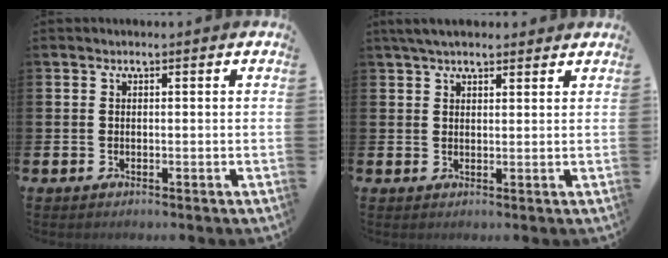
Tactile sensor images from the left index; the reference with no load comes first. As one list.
[{"total": 3.7, "force": [3.3, 1.1, 1.4], "torque": [-0.033, -0.004, 0.060]}]